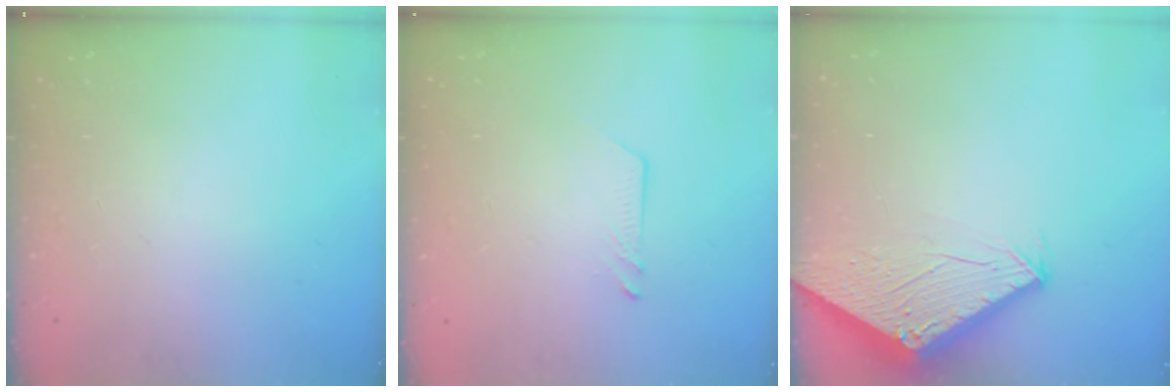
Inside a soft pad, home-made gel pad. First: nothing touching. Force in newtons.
{"total": 3.2, "press": 3.2, "slide": 0.4}
{"total": 2.8, "press": 2.8, "slide": 0.1}